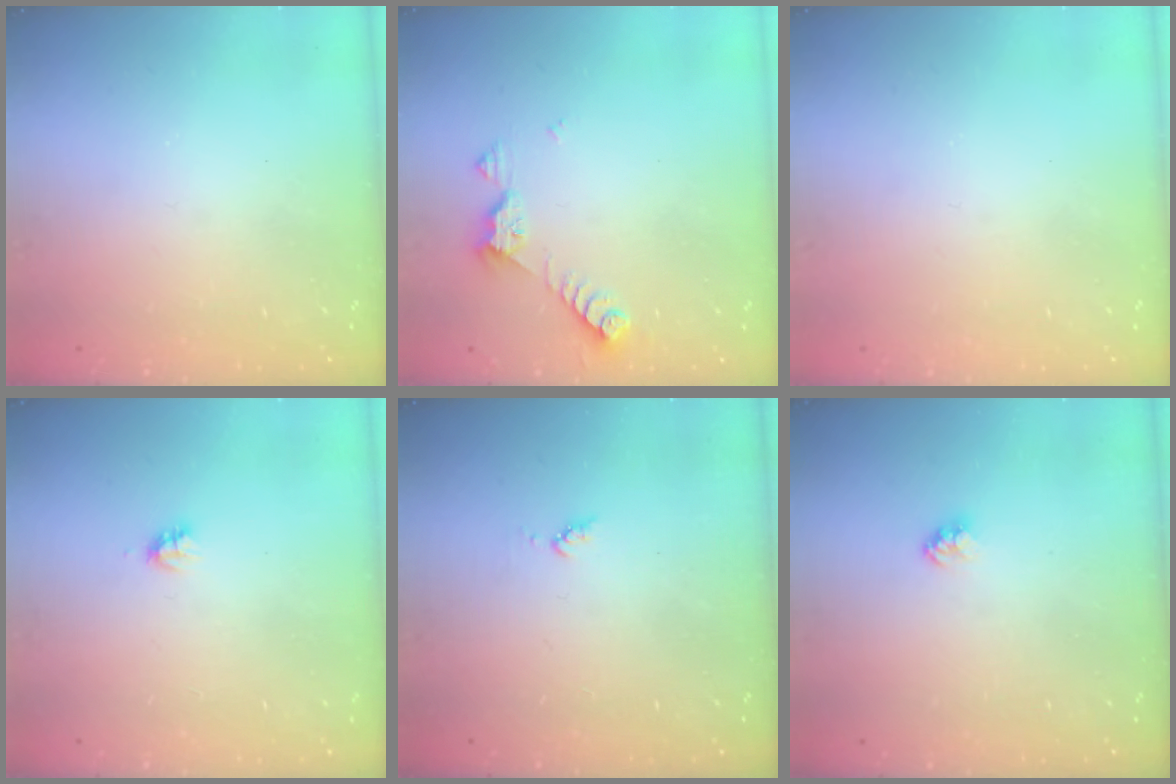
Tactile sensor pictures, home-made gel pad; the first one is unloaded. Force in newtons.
{"total": 6.7, "press": 6.7, "slide": 0.4}
{"total": 0.7, "press": 0.7, "slide": 0.1}
{"total": 2.7, "press": 2.7, "slide": 0.2}
{"total": 4.4, "press": 4.3, "slide": 0.4}
{"total": 2.4, "press": 2.4, "slide": 0.1}